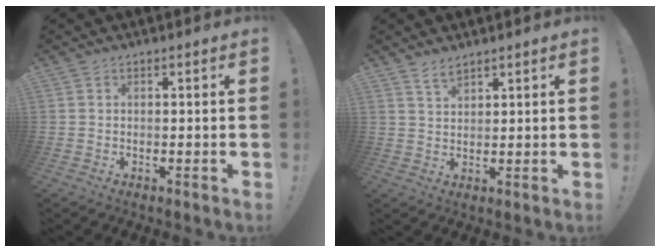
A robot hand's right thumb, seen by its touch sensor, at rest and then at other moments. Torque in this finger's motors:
{"motor_torque": [0.68, 0.83, 0.79, 0.22, 0.27]}